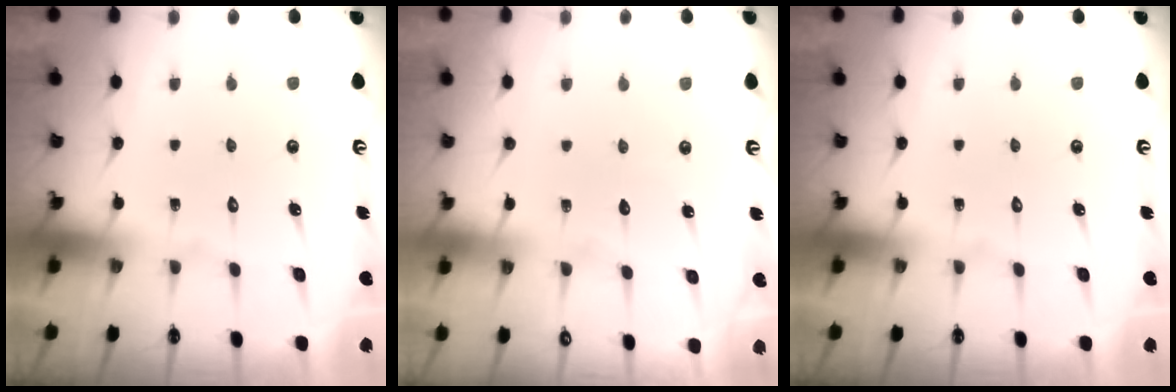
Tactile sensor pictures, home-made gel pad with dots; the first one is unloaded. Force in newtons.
{"total": 2.5, "press": 2.5, "slide": 0.3}
{"total": 0.0}